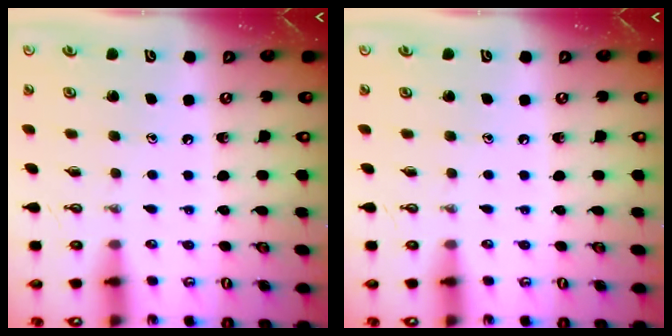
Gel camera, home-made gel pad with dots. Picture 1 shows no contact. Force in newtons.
{"total": 0.0}